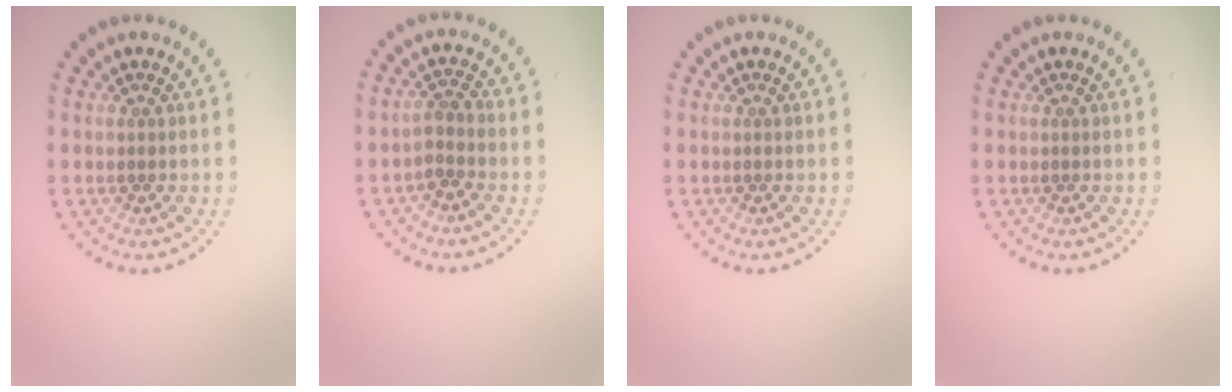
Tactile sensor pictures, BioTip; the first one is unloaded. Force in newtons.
{"total": 1.6, "press": 1.3, "slide": 0.9}
{"total": 0.0}
{"total": 0.0}